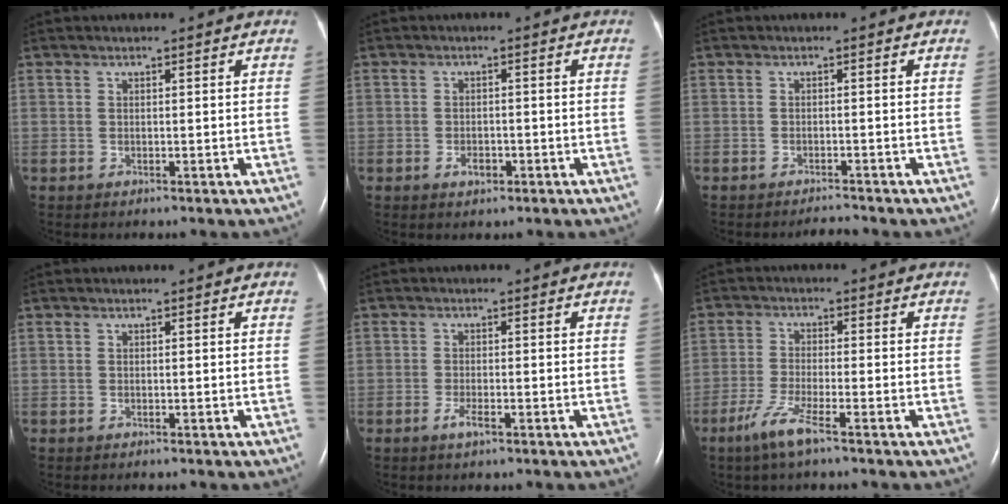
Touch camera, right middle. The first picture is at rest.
{"total": 1.8, "force": [-0.9, 1.0, 1.1], "torque": [-0.020, 0.001, -0.011]}
{"total": 1.5, "force": [-1.5, -0.1, 0.0], "torque": [-0.005, -0.009, -0.021]}
{"total": 0.0}
{"total": 1.9, "force": [-1.1, 0.3, 1.5], "torque": [-0.030, -0.002, -0.023]}
{"total": 5.1, "force": [-3.4, 0.1, 3.8], "torque": [-0.084, -0.010, -0.072]}